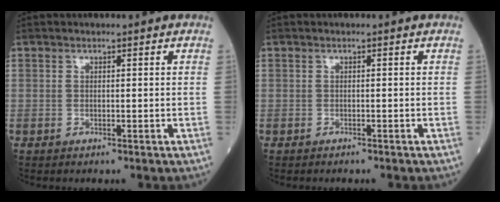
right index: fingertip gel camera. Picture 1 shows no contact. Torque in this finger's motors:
{"motor_torque": [0.04, 0.08, -0.02, -0.01]}